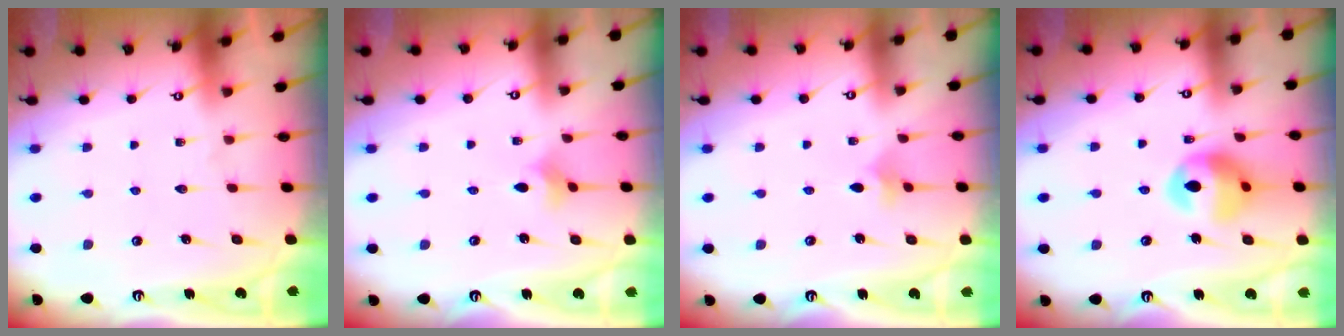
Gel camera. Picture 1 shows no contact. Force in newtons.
{"total": 2.9, "press": 2.9, "slide": 0.5}
{"total": 3.0, "press": 2.9, "slide": 0.8}
{"total": 13.6, "press": 12.9, "slide": 4.4}